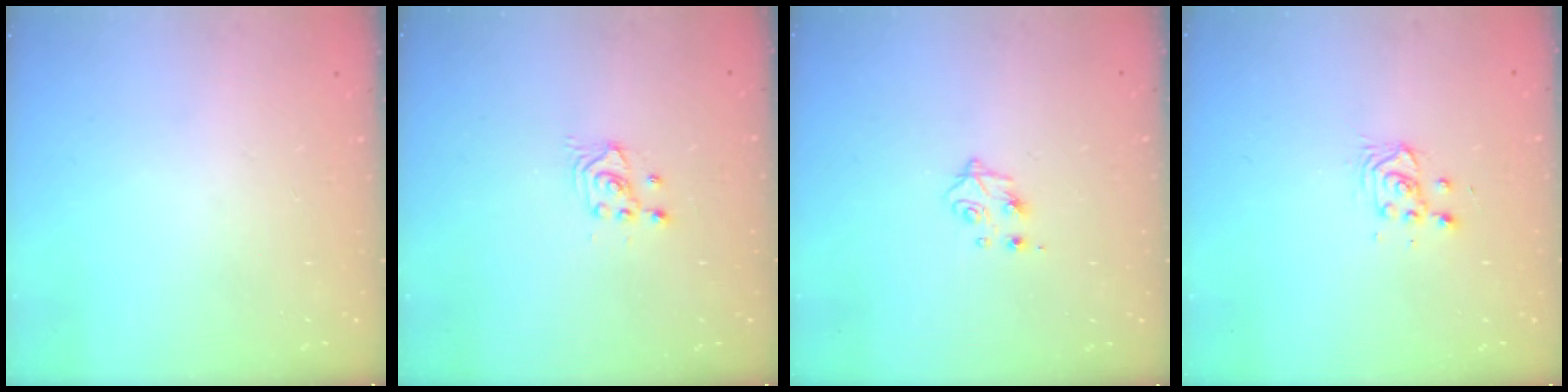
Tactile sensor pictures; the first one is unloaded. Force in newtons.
{"total": 2.7, "press": 2.7, "slide": 0.2}
{"total": 4.9, "press": 4.8, "slide": 0.7}
{"total": 3.6, "press": 3.6, "slide": 0.1}